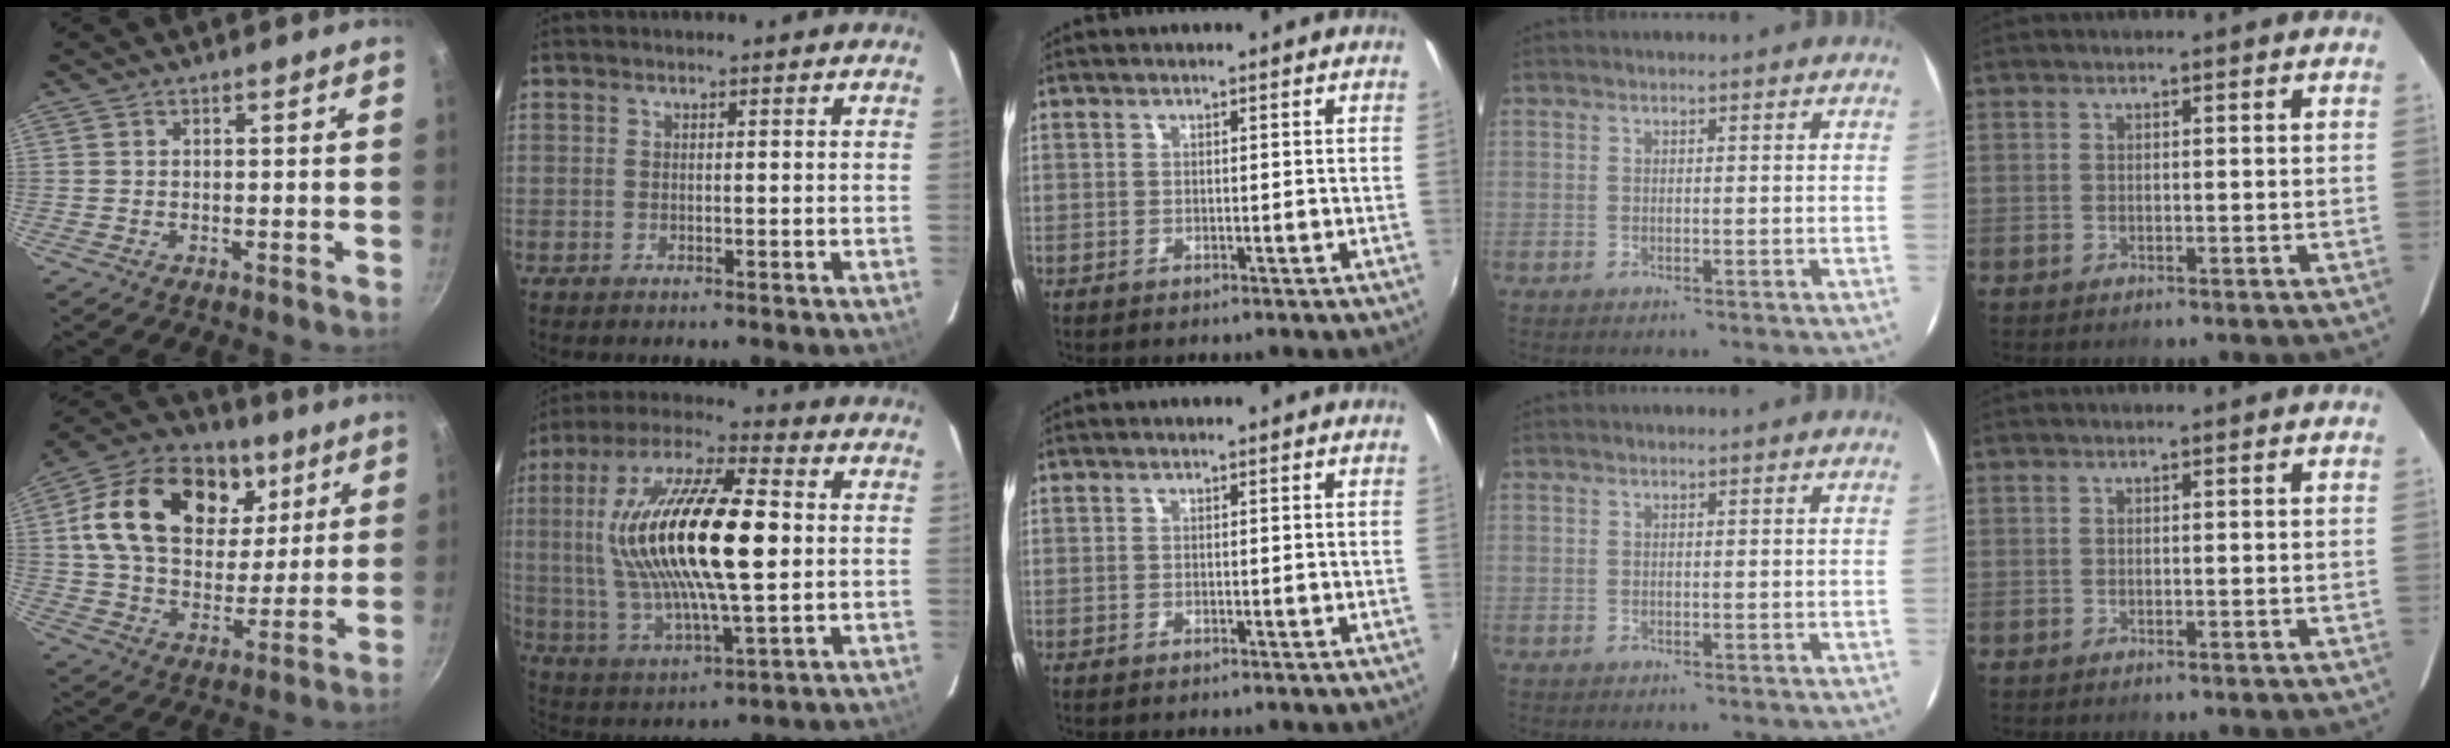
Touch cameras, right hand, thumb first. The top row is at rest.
{"thumb": {"total": 24.6, "force": [8.5, 17.0, 15.6], "torque": [-0.251, -0.009, 0.134]}, "index": {"total": 23.9, "force": [2.6, 7.4, 22.5], "torque": [-0.439, 0.012, 0.048]}}